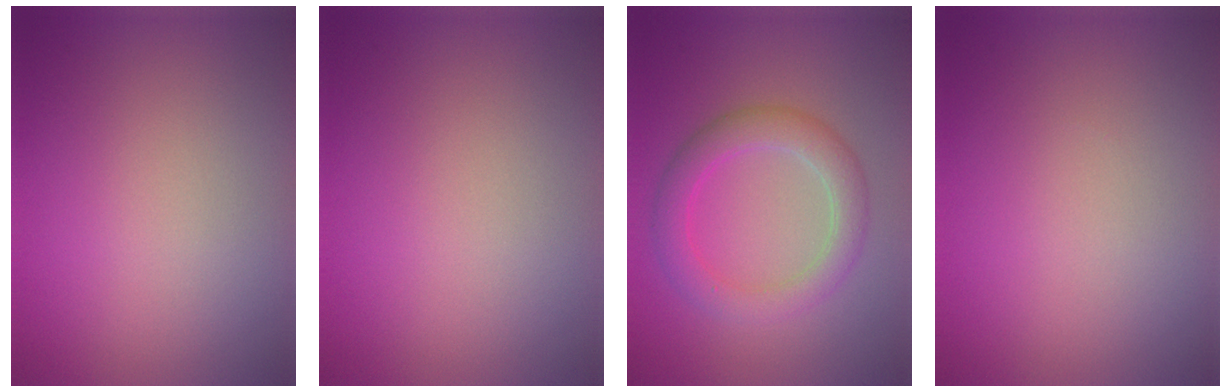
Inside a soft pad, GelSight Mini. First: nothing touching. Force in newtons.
{"total": 0.0}
{"total": 3.9, "press": 3.9, "slide": 0.1}
{"total": 0.0}